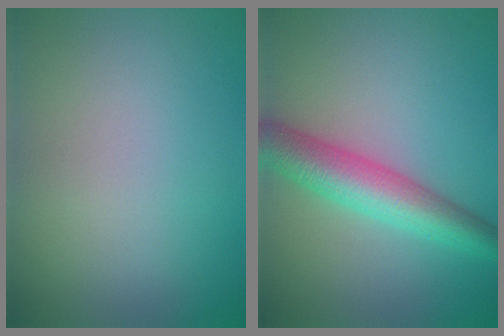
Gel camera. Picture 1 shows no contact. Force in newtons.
{"total": 5.6, "press": 5.6, "slide": 0.1}